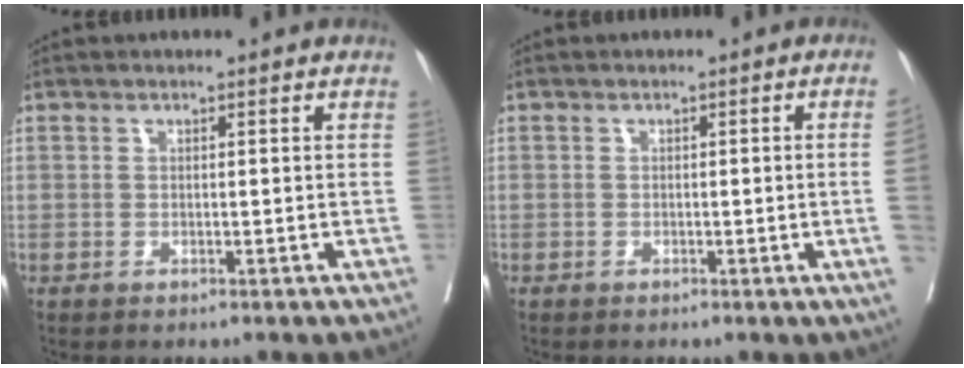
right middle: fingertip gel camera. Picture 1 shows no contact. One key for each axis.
{"total": 2.6, "fx": -0.4, "fy": -0.9, "fz": 2.5, "tx": -0.029, "ty": -0.003, "tz": -0.002}